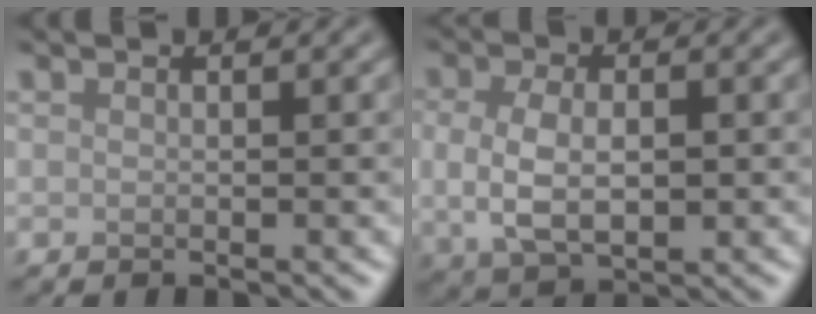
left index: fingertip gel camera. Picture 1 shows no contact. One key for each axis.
{"total": 5.0, "fx": -0.1, "fy": 2.9, "fz": 4.0, "tx": -0.086, "ty": -0.004, "tz": 0.001}